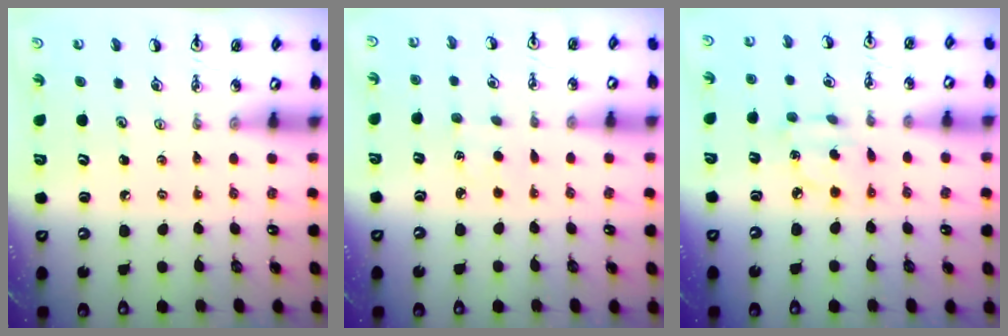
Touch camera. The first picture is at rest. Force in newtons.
{"total": 1.5, "press": 1.5, "slide": 0.2}
{"total": 3.6, "press": 3.6, "slide": 0.1}